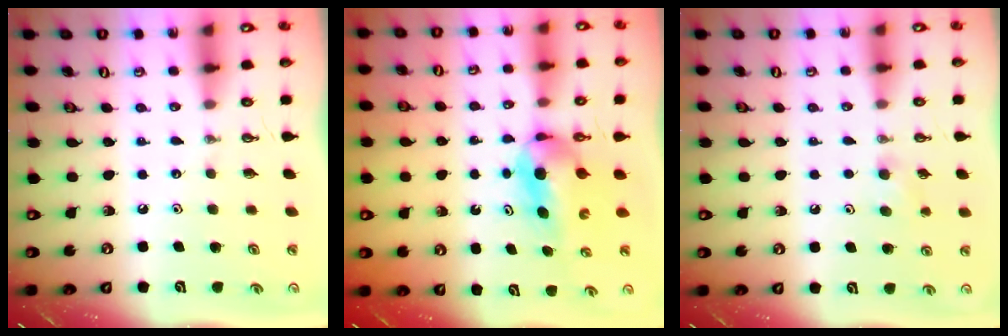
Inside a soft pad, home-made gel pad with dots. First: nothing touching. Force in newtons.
{"total": 5.9, "press": 4.5, "slide": 3.8}
{"total": 6.3, "press": 4.8, "slide": 4.1}